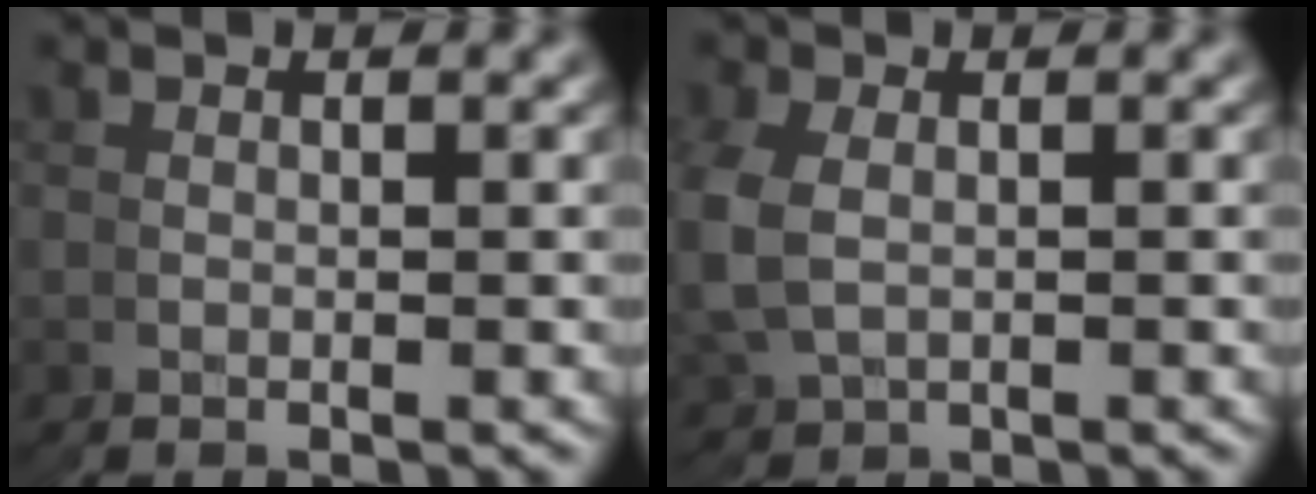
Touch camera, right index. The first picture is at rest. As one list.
[{"total": 3.5, "force": [0.0, 3.5, 0.2], "torque": [-0.026, -0.018, 0.008]}]